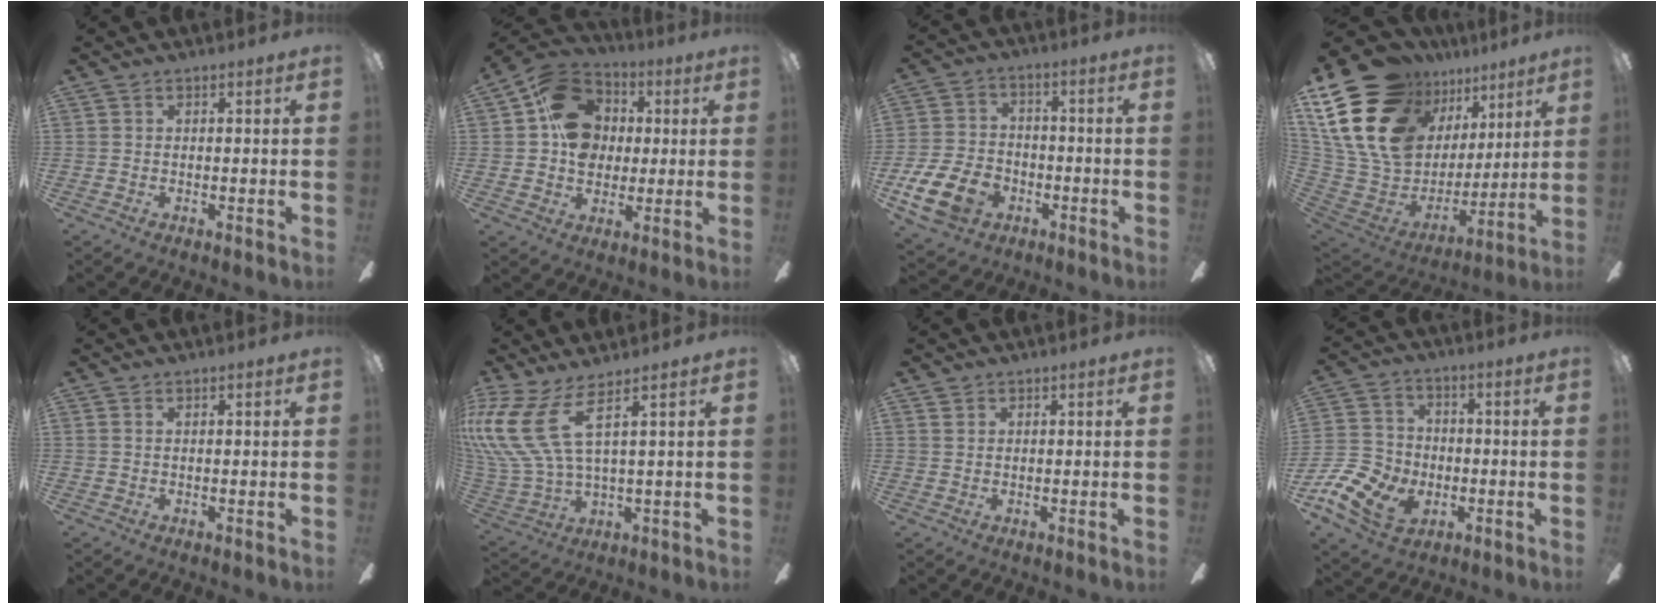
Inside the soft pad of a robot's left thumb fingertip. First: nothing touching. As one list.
[{"total": 15.1, "force": [2.3, 12.6, 8.1], "torque": [-0.152, 0.019, 0.048]}, {"total": 13.6, "force": [-6.2, 9.4, 7.7], "torque": [-0.173, 0.043, -0.114]}, {"total": 23.4, "force": [12.7, 15.0, 12.7], "torque": [-0.285, -0.089, 0.252]}, {"total": 0.6, "force": [0.3, 0.2, 0.5], "torque": [-0.009, 0.003, 0.005]}, {"total": 16.7, "force": [7.7, 6.9, 13.1], "torque": [-0.301, -0.035, 0.133]}, {"total": 1.0, "force": [0.9, 0.6, 0.0], "torque": [-0.001, 0.001, 0.017]}, {"total": 12.9, "force": [-5.1, 9.6, 6.9], "torque": [-0.170, 0.035, -0.092]}]